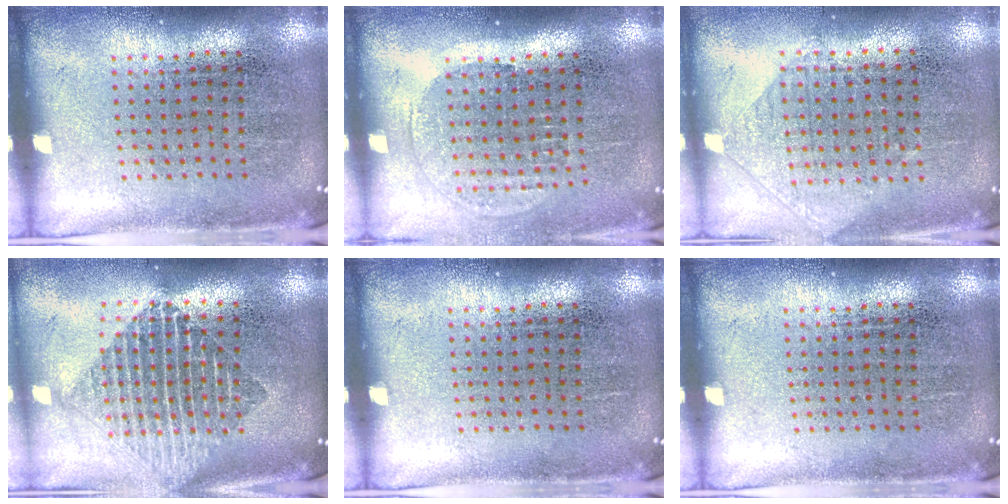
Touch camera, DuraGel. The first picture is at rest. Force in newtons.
{"total": 1.3, "press": 1.2, "slide": 0.6}
{"total": 0.9, "press": 0.9, "slide": 0.3}
{"total": 1.8, "press": 1.5, "slide": 1.0}
{"total": 0.0}
{"total": 0.0}